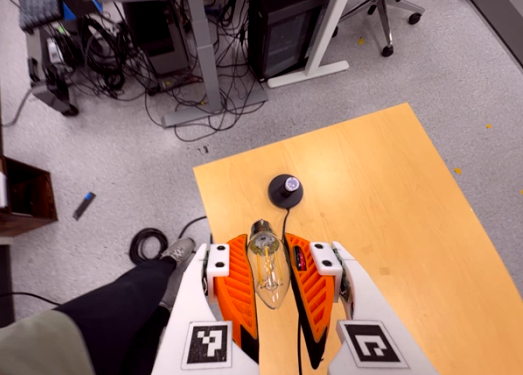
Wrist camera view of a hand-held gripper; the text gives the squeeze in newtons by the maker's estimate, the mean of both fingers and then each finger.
{"total": 19.5, "left": 20.9, "right": 18.2}